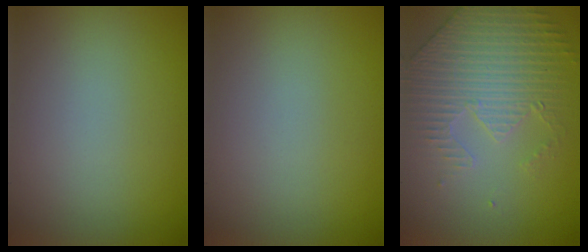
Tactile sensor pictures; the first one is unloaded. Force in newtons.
{"total": 0.0}
{"total": 4.4, "press": 3.5, "slide": 2.6}